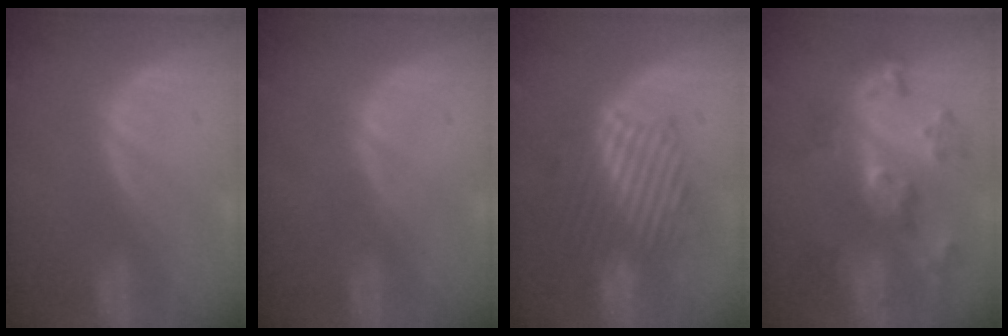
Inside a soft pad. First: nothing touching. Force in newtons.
{"total": 0.0}
{"total": 9.1, "press": 8.5, "slide": 3.1}
{"total": 8.7, "press": 7.8, "slide": 3.9}